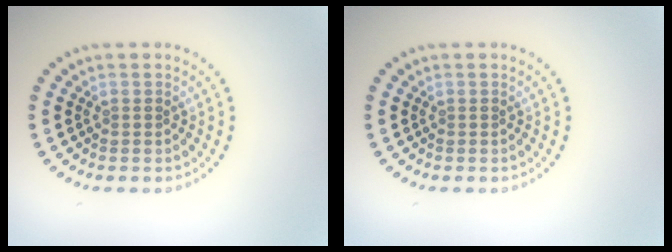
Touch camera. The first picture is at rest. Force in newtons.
{"total": 0.0}